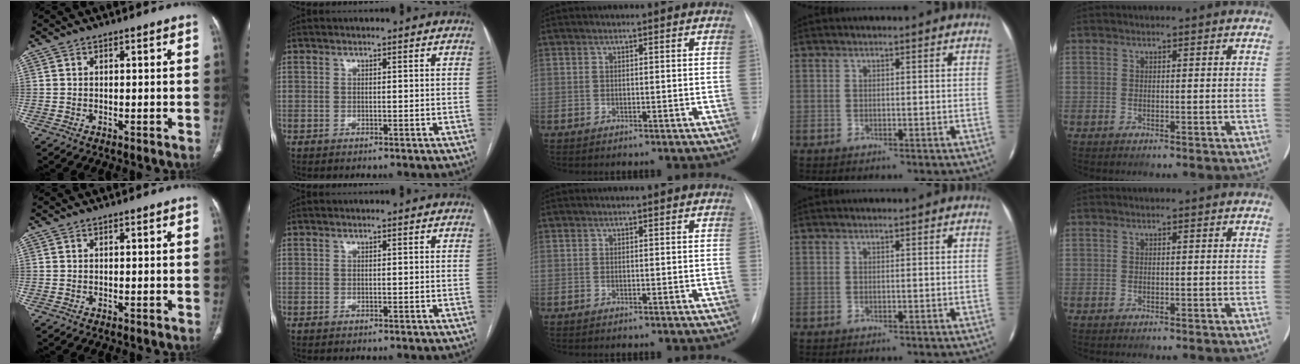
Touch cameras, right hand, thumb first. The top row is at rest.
{}